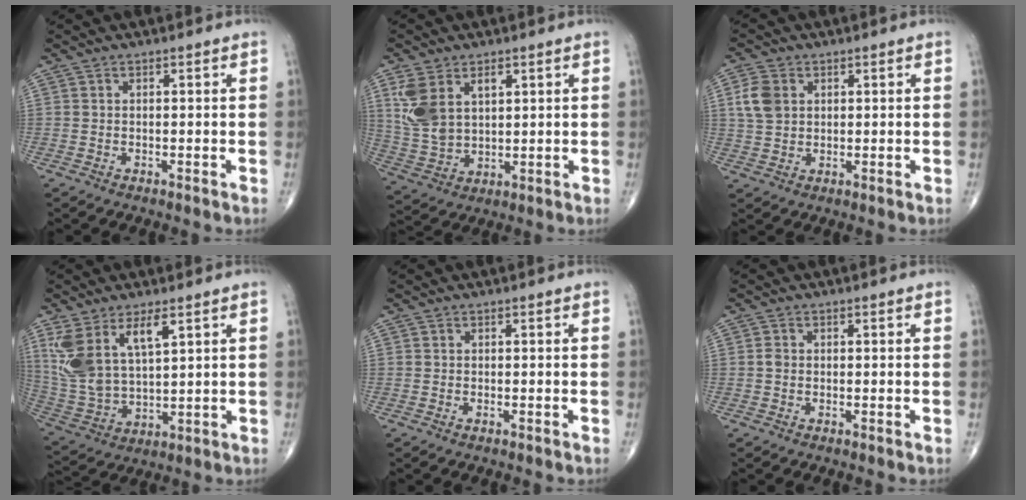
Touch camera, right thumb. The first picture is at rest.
{"total": 10.3, "force": [3.9, 6.4, 7.1], "torque": [-0.137, -0.007, 0.091]}
{"total": 5.7, "force": [1.6, 4.3, 3.4], "torque": [-0.063, 0.000, 0.031]}
{"total": 12.8, "force": [6.0, 5.6, 9.8], "torque": [-0.202, -0.022, 0.134]}
{"total": 0.0}
{"total": 1.0, "force": [-0.1, 0.8, 0.6], "torque": [-0.008, 0.002, -0.004]}